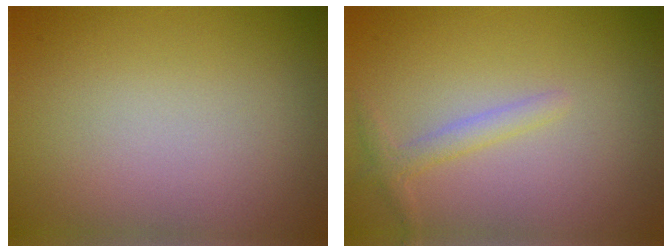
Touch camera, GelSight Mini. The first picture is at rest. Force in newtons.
{"total": 1.6, "press": 1.6, "slide": 0.1}